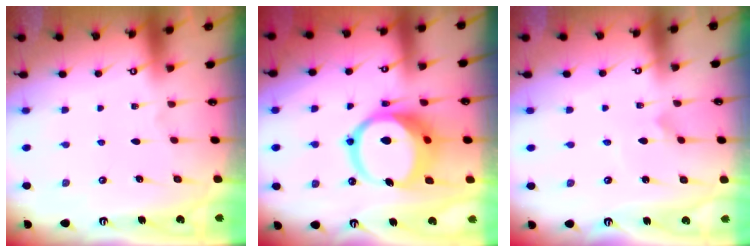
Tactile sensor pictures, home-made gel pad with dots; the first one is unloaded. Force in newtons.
{"total": 14.9, "press": 14.8, "slide": 1.9}
{"total": 1.7, "press": 1.7, "slide": 0.1}